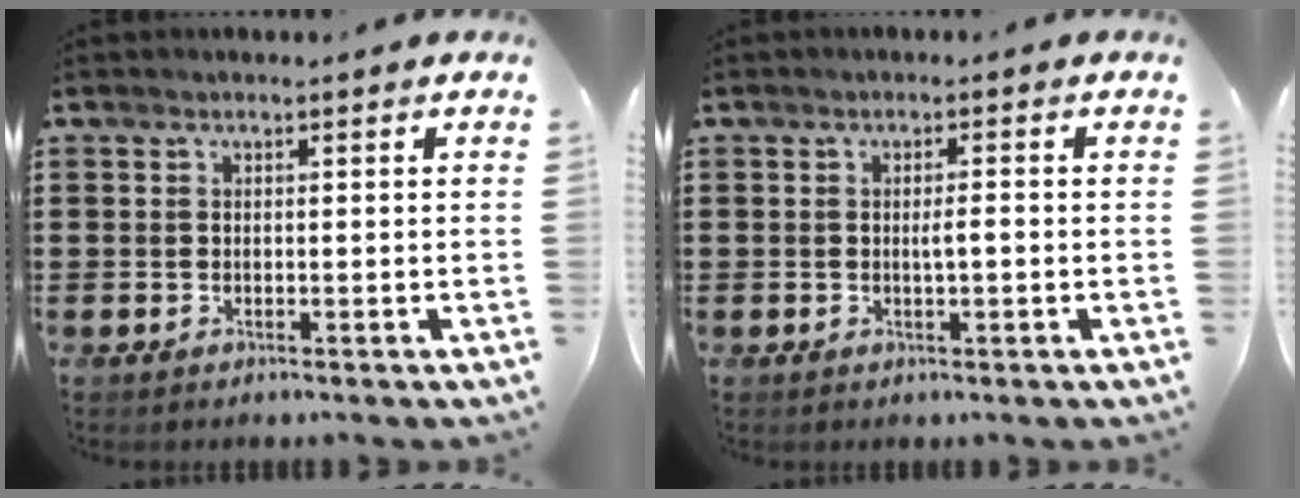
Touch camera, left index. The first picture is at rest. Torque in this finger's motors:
{"motor_torque": [0.07, 0.03, 0.04, 0.03]}